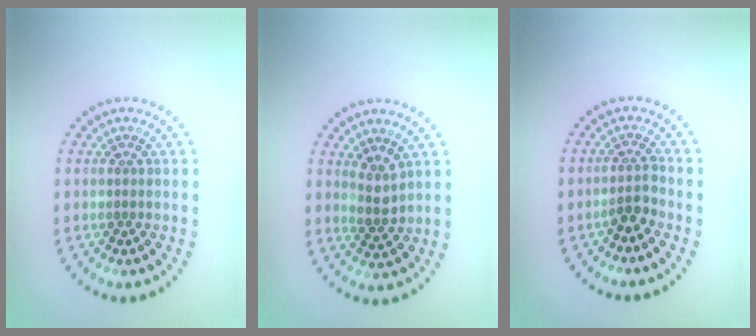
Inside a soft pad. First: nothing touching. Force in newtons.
{"total": 2.1, "press": 1.7, "slide": 1.2}
{"total": 1.8, "press": 1.4, "slide": 1.1}